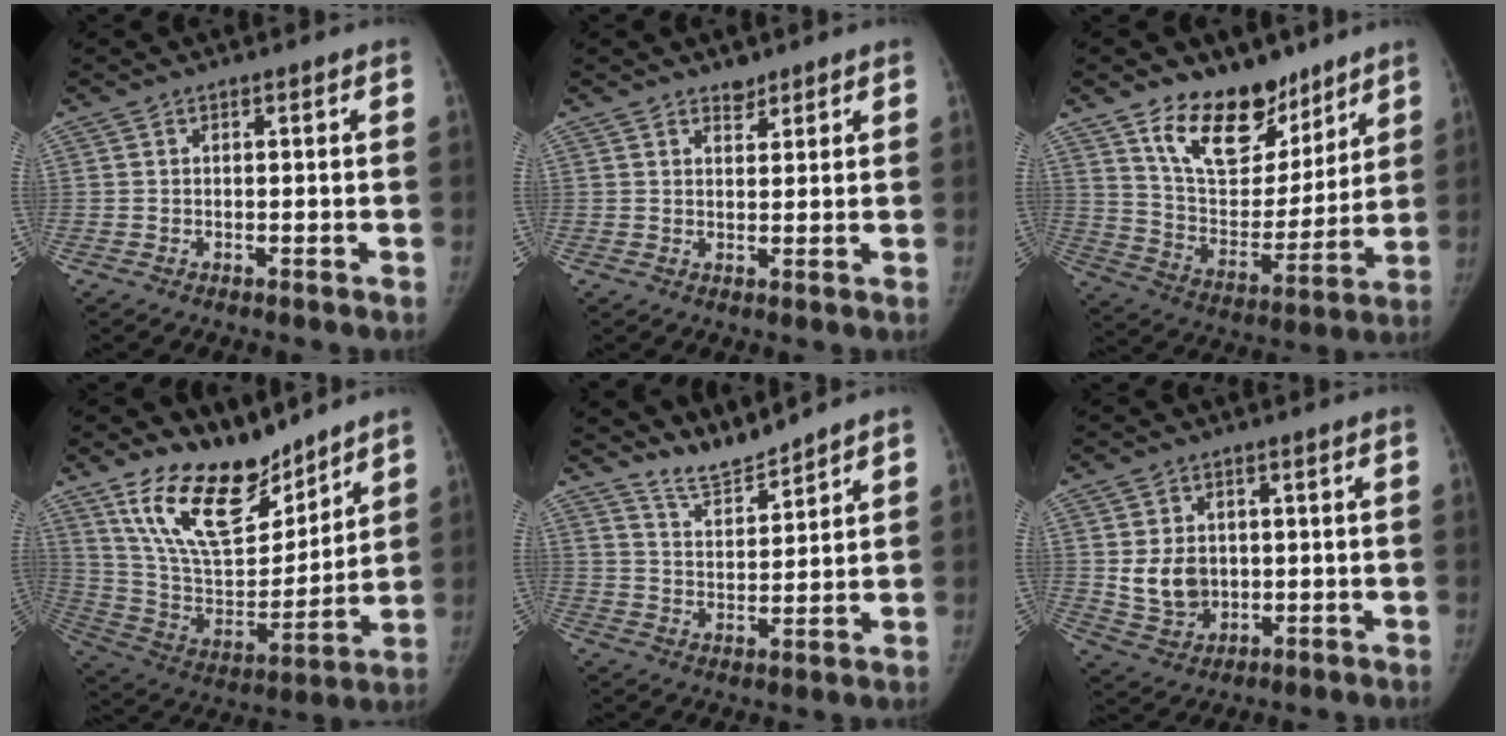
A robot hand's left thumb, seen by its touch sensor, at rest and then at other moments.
{"total": 2.3, "force": [1.9, 1.2, 0.6], "torque": [0.004, -0.014, 0.028]}
{"total": 18.4, "force": [12.5, 10.2, 8.9], "torque": [-0.088, -0.081, 0.219]}
{"total": 20.5, "force": [14.9, 8.9, 10.9], "torque": [-0.146, -0.087, 0.276]}
{"total": 6.0, "force": [5.9, 0.2, 0.8], "torque": [-0.010, -0.047, 0.121]}
{"total": 7.7, "force": [0.5, 6.3, 4.5], "torque": [-0.053, -0.010, 0.025]}